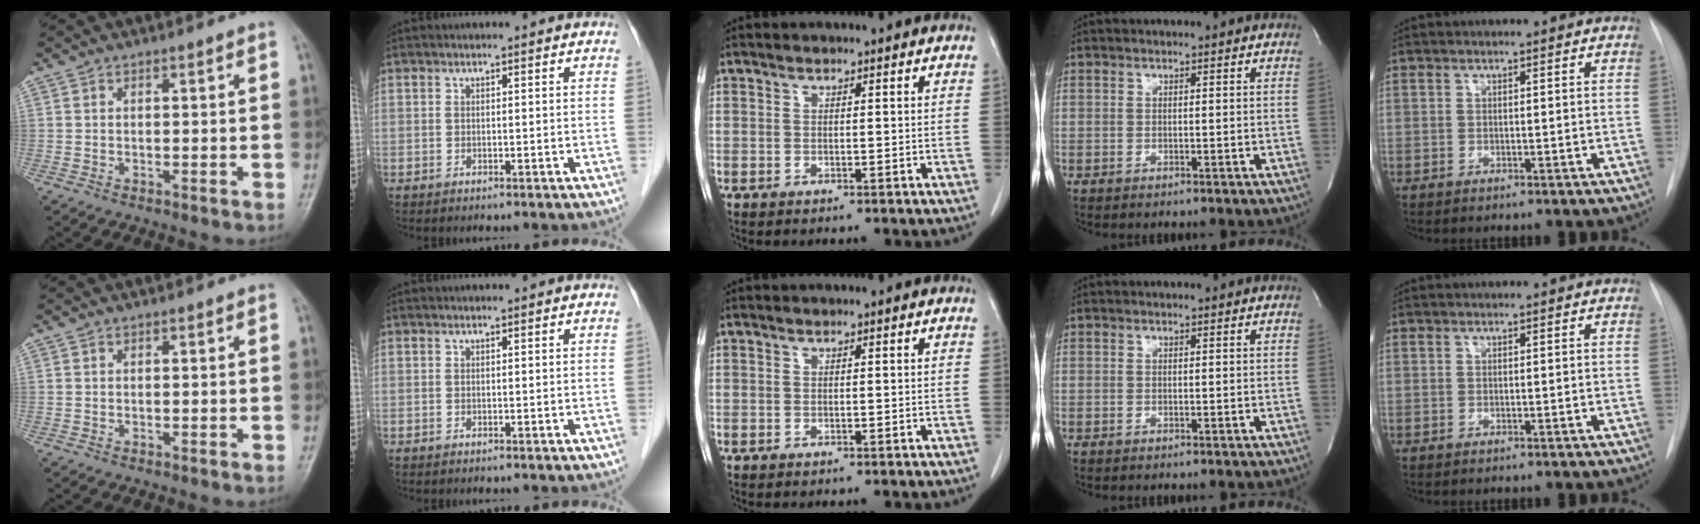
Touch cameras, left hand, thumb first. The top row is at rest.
{}